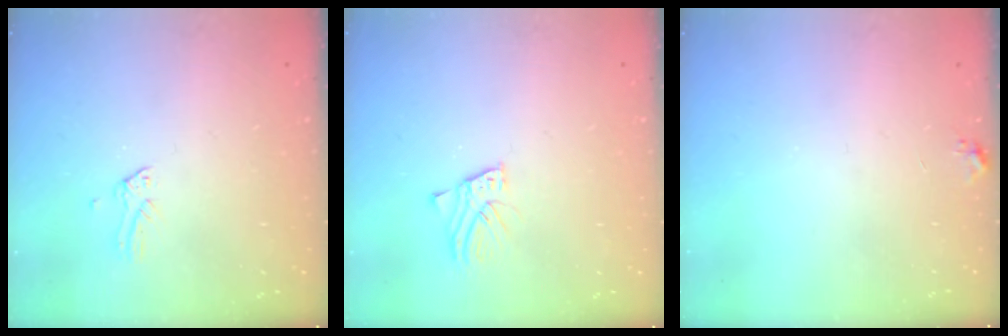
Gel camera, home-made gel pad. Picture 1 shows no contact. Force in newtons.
{"total": 3.1, "press": 3.1, "slide": 0.2}
{"total": 5.1, "press": 5.0, "slide": 0.6}